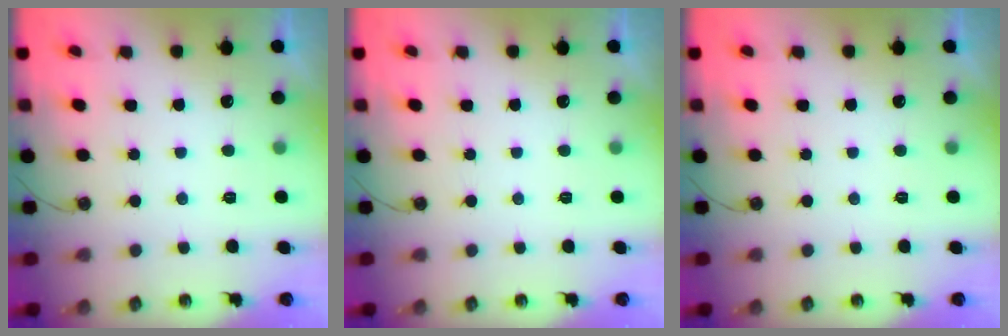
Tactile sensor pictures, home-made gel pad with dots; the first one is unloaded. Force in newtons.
{"total": 0.0}
{"total": 0.0}